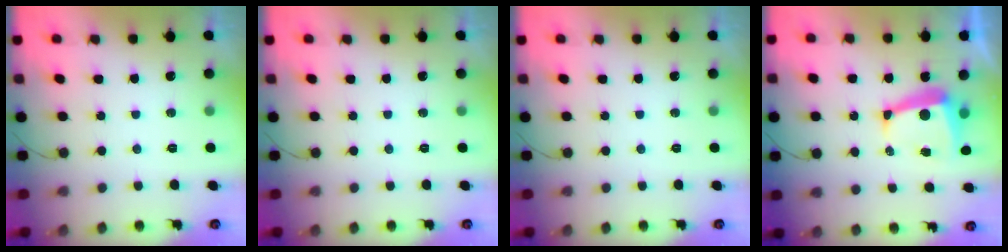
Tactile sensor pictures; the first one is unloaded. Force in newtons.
{"total": 0.0}
{"total": 0.0}
{"total": 8.8, "press": 8.8, "slide": 0.7}